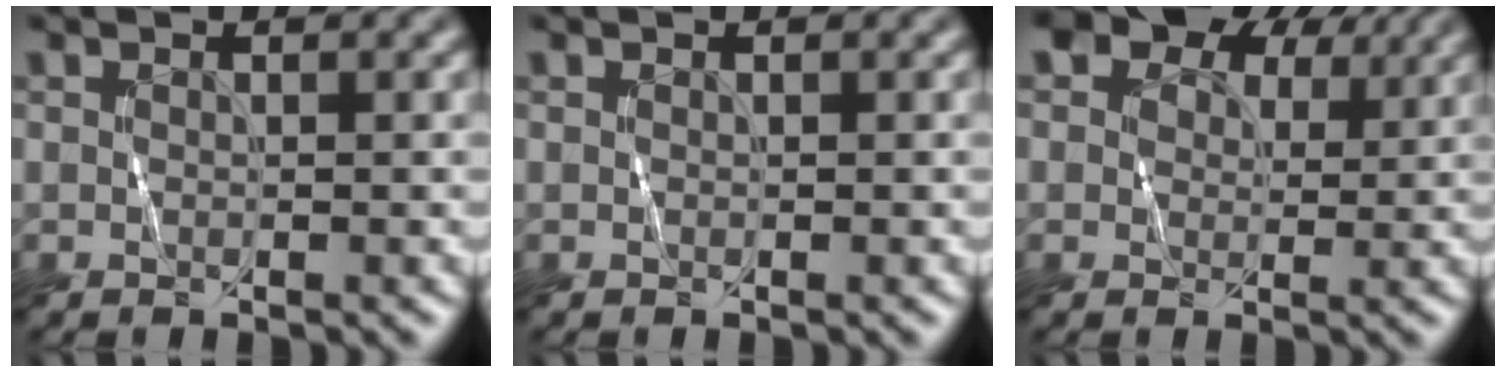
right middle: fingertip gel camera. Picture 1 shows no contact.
{"total": 0.0}
{"total": 11.2, "force": [7.3, 6.5, 5.6], "torque": [-0.089, 0.024, 0.100]}